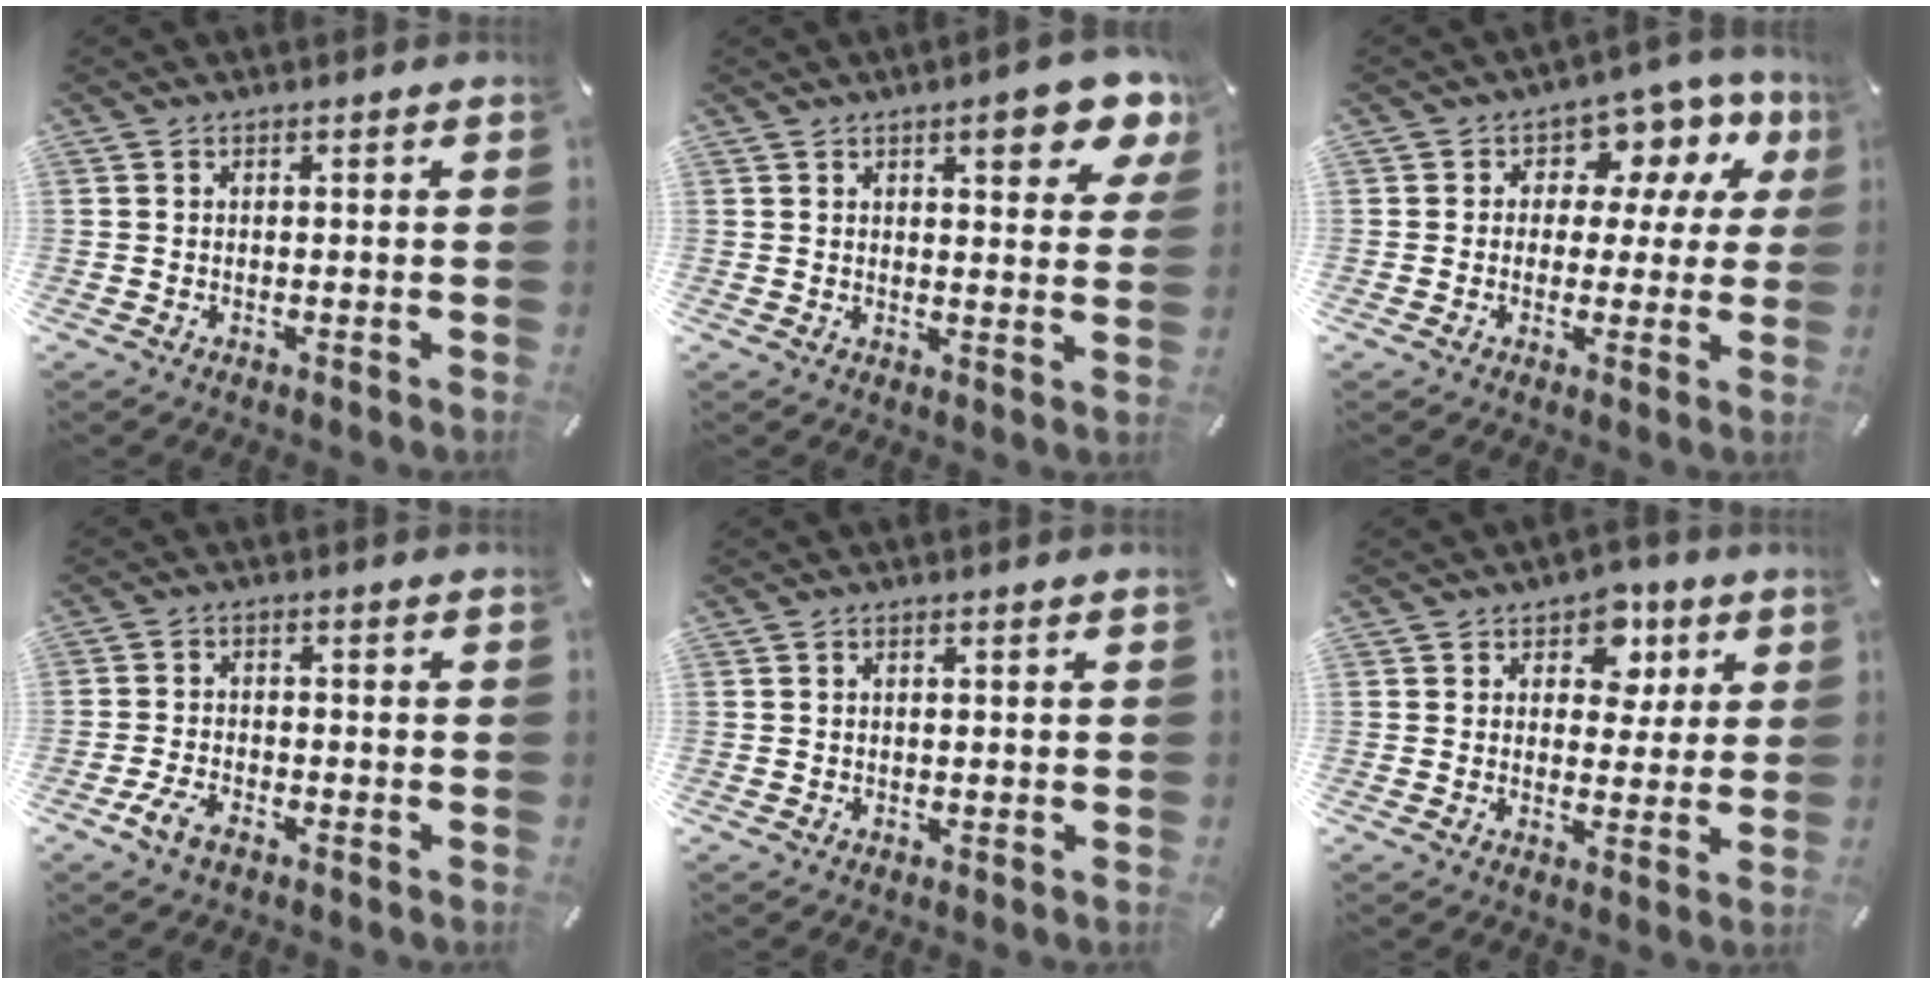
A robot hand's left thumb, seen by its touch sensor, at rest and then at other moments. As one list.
[{"total": 9.9, "force": [5.8, 3.1, 7.5], "torque": [-0.096, -0.030, 0.092]}, {"total": 8.3, "force": [2.7, 6.5, 4.4], "torque": [-0.063, -0.016, 0.046]}, {"total": 4.4, "force": [-2.6, 2.3, 2.8], "torque": [-0.072, 0.005, -0.054]}, {"total": 0.7, "force": [0.1, 0.2, 0.7], "torque": [-0.013, 0.001, 0.001]}, {"total": 8.4, "force": [3.3, 6.4, 4.2], "torque": [-0.044, -0.008, 0.054]}]